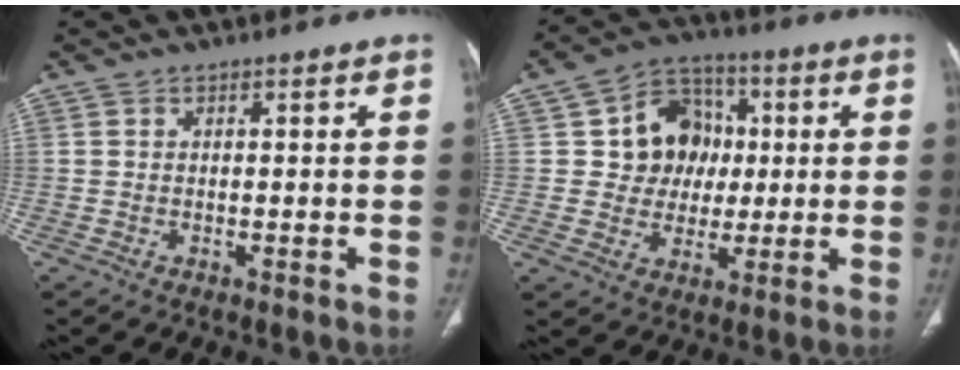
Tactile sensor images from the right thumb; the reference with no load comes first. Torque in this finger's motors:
{"motor_torque": [-0.40, 0.61, -0.27, 0.15, 0.13]}